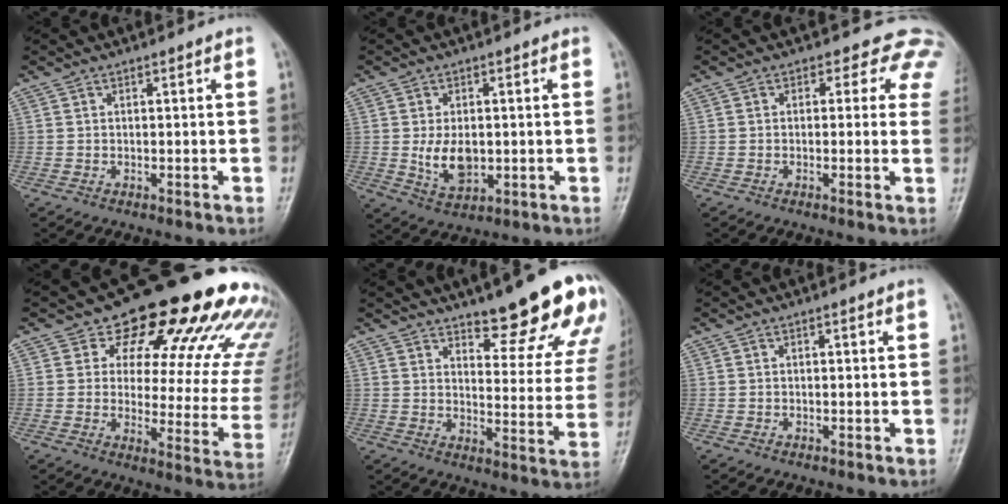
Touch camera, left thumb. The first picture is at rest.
{"total": 6.9, "force": [-0.2, 4.5, 5.3], "torque": [-0.079, -0.011, 0.006]}
{"total": 6.0, "force": [4.2, 4.0, 1.5], "torque": [0.025, -0.009, 0.015]}
{"total": 25.1, "force": [16.0, 11.1, 15.9], "torque": [-0.166, -0.056, 0.195]}
{"total": 17.4, "force": [12.6, 5.0, 10.9], "torque": [-0.093, -0.084, 0.159]}
{"total": 0.0}